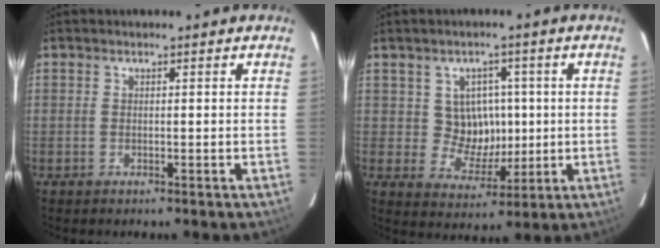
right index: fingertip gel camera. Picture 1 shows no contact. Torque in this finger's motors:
{"motor_torque": [-0.03, 0.01, 0.10, 0.00]}